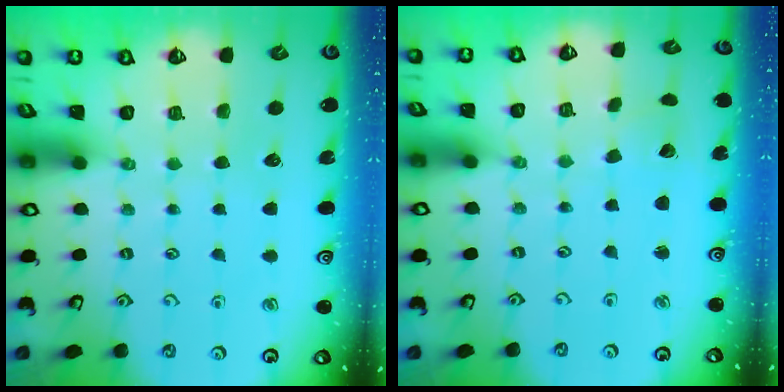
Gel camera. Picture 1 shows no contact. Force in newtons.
{"total": 2.2, "press": 2.2, "slide": 0.2}